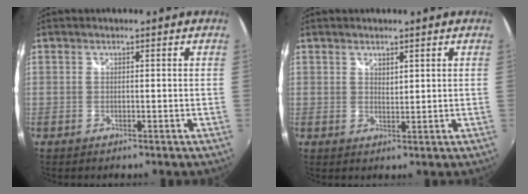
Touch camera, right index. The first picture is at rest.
{"total": 1.6, "force": [1.2, 0.8, 0.7], "torque": [-0.009, -0.001, 0.022]}